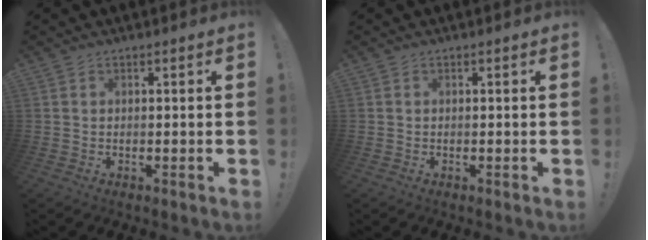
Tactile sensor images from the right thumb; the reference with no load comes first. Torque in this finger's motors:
{"motor_torque": [0.03, 0.17, 0.13, -0.09, 0.00]}